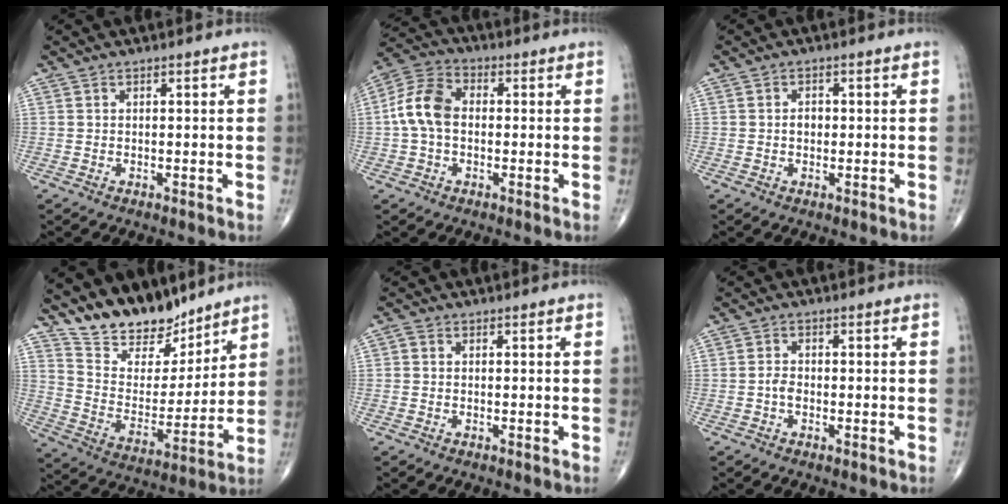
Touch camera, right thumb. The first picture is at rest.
{"total": 9.3, "force": [-0.2, 6.2, 6.9], "torque": [-0.137, 0.029, -0.015]}
{"total": 1.8, "force": [-0.1, 1.4, 1.1], "torque": [-0.011, 0.003, -0.004]}
{"total": 15.4, "force": [12.8, 6.7, 5.3], "torque": [-0.045, -0.088, 0.231]}
{"total": 0.9, "force": [0.0, 0.7, 0.4], "torque": [-0.006, 0.001, -0.004]}
{"total": 1.8, "force": [-0.6, 1.0, 1.4], "torque": [-0.025, 0.005, -0.015]}